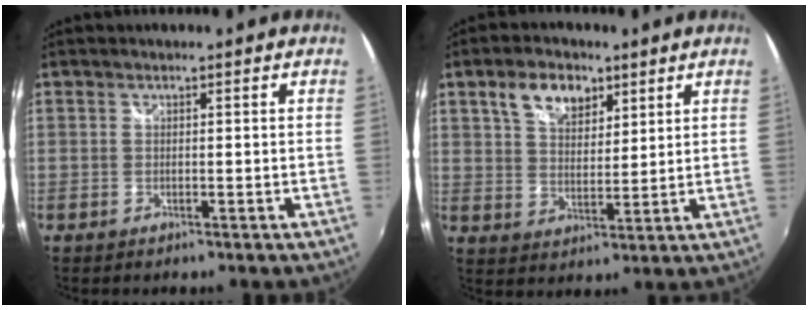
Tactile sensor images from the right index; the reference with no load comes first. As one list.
[{"total": 8.2, "force": [4.6, 4.8, 4.9], "torque": [-0.087, 0.016, 0.081]}]